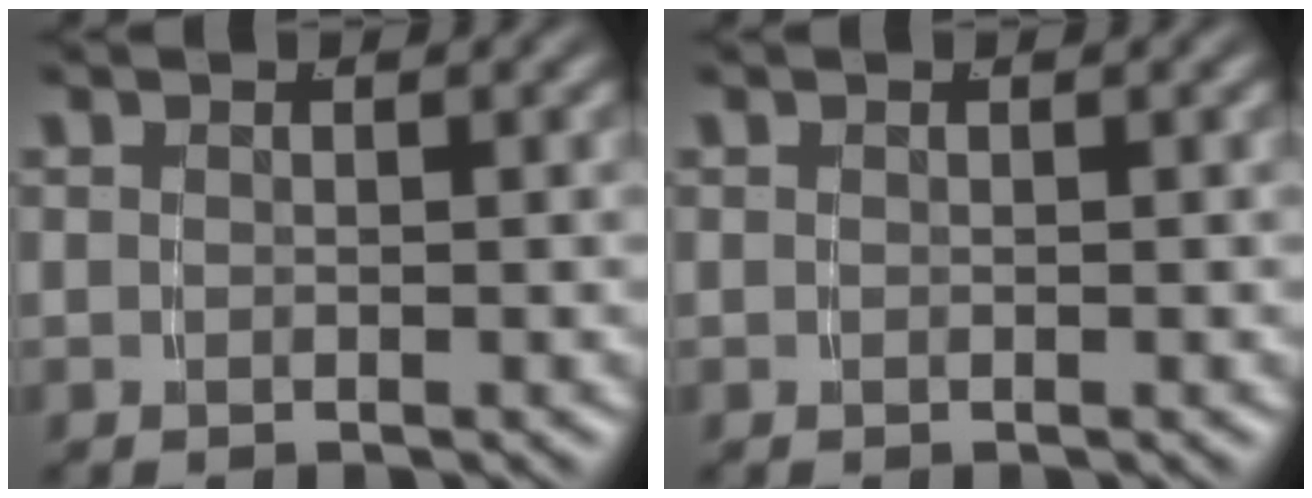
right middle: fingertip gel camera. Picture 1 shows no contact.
{"total": 0.0}